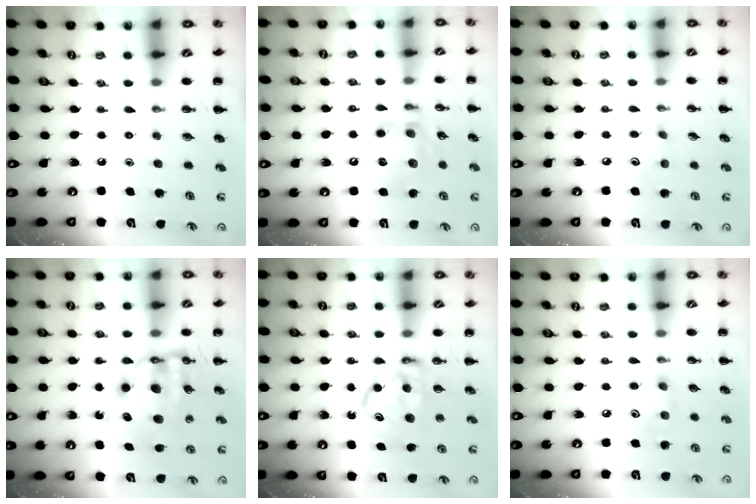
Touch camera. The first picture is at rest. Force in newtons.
{"total": 13.8, "press": 13.7, "slide": 1.6}
{"total": 6.2, "press": 5.9, "slide": 1.8}
{"total": 10.6, "press": 10.3, "slide": 2.5}
{"total": 7.2, "press": 7.2, "slide": 0.4}
{"total": 4.6, "press": 4.5, "slide": 1.1}